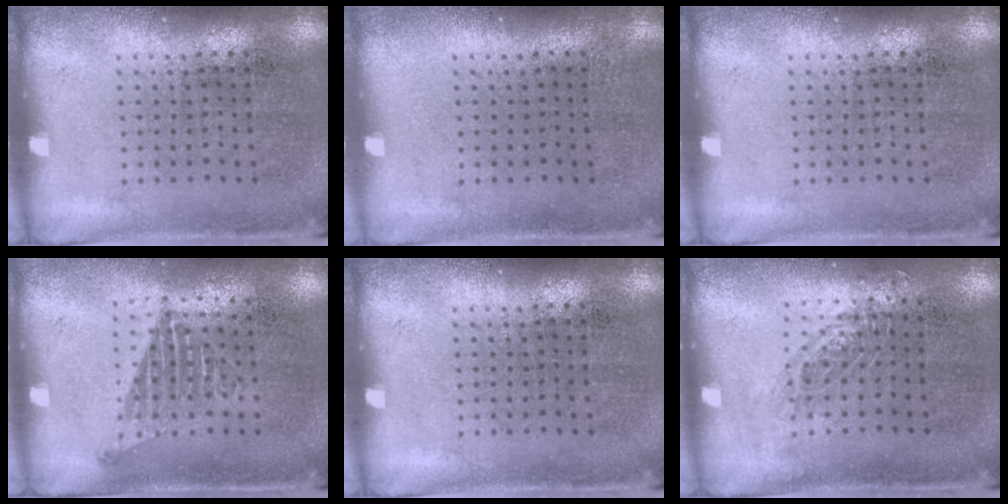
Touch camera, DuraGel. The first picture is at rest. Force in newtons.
{"total": 0.0}
{"total": 0.0}
{"total": 1.1, "press": 1.0, "slide": 0.6}
{"total": 0.0}
{"total": 0.8, "press": 0.8, "slide": 0.2}